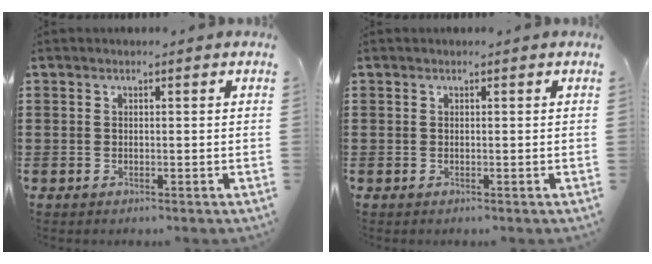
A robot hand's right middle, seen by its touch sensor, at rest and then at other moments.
{"total": 0.0}